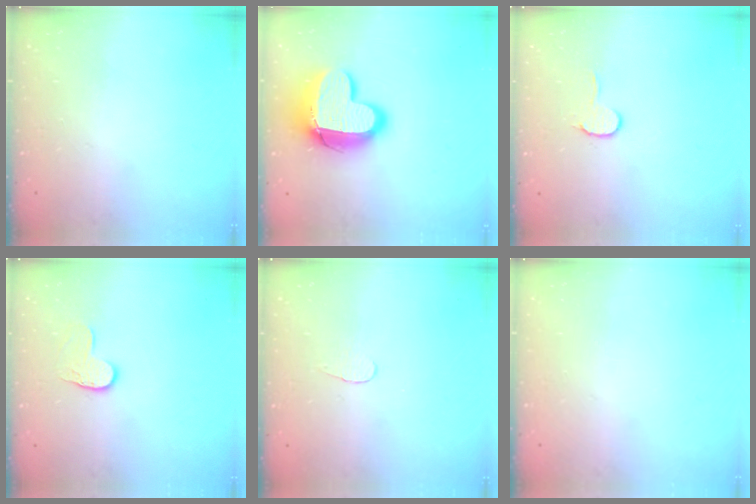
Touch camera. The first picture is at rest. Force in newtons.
{"total": 16.2, "press": 16.2, "slide": 1.4}
{"total": 5.9, "press": 5.9, "slide": 0.5}
{"total": 6.4, "press": 6.4, "slide": 0.6}
{"total": 3.4, "press": 3.4, "slide": 0.4}
{"total": 0.0}